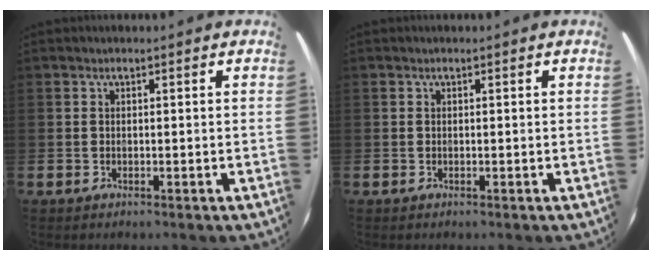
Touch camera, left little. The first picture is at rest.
{"total": 0.0}